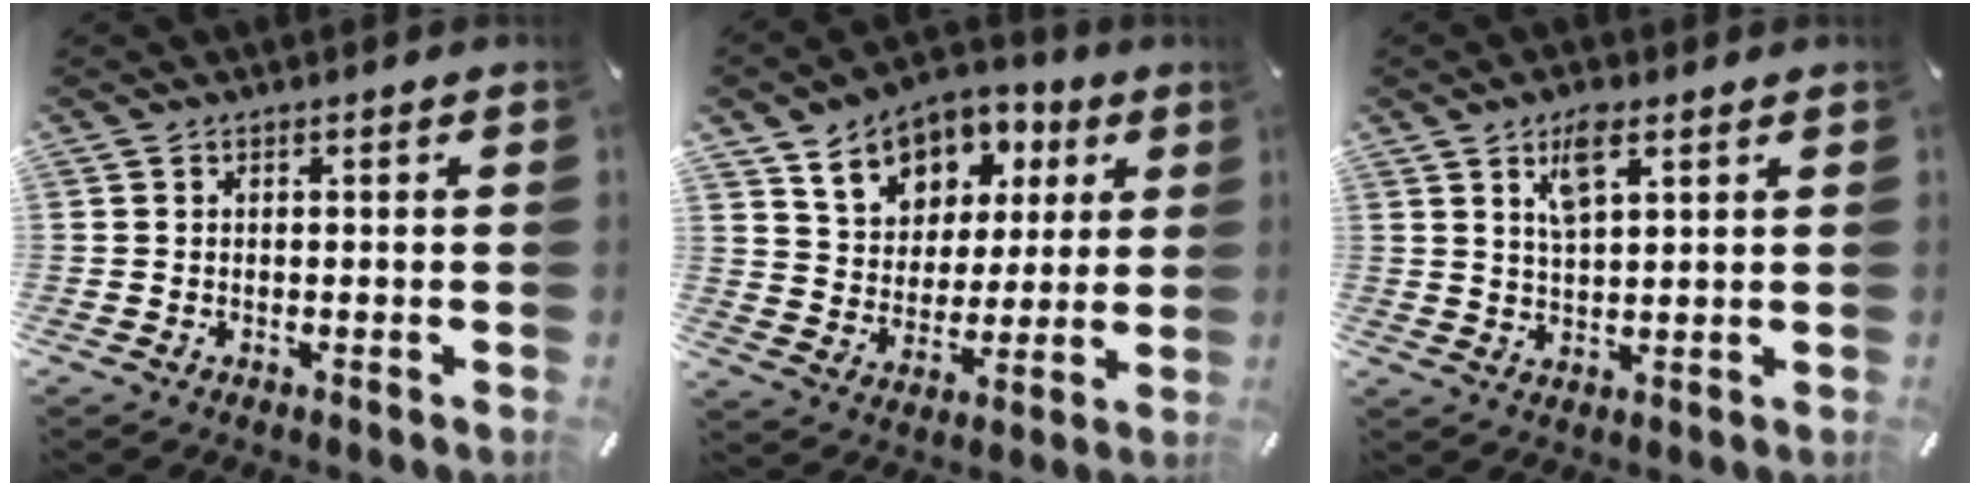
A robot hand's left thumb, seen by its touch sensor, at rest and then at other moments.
{"total": 11.3, "force": [6.0, 9.1, 3.1], "torque": [-0.061, -0.037, 0.111]}
{"total": 6.5, "force": [3.6, 2.6, 4.8], "torque": [-0.087, -0.002, 0.062]}